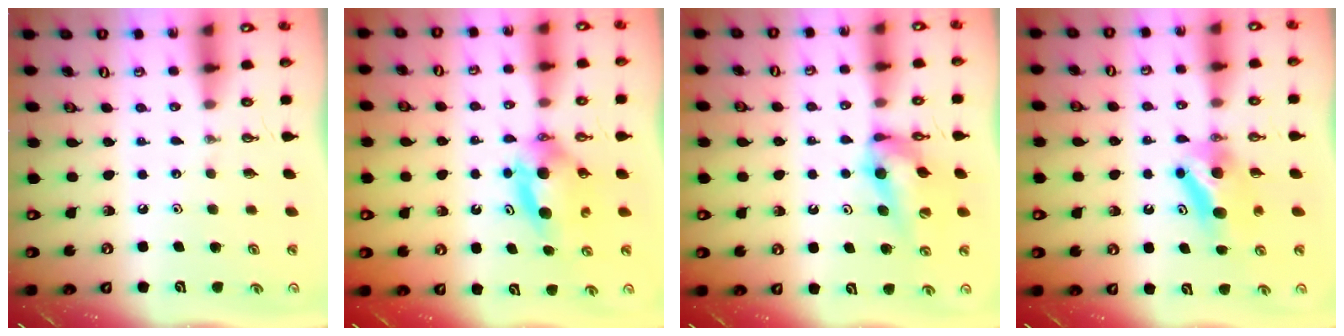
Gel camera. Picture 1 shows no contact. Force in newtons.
{"total": 7.7, "press": 5.1, "slide": 5.8}
{"total": 10.3, "press": 10.2, "slide": 1.0}
{"total": 7.2, "press": 6.8, "slide": 2.3}